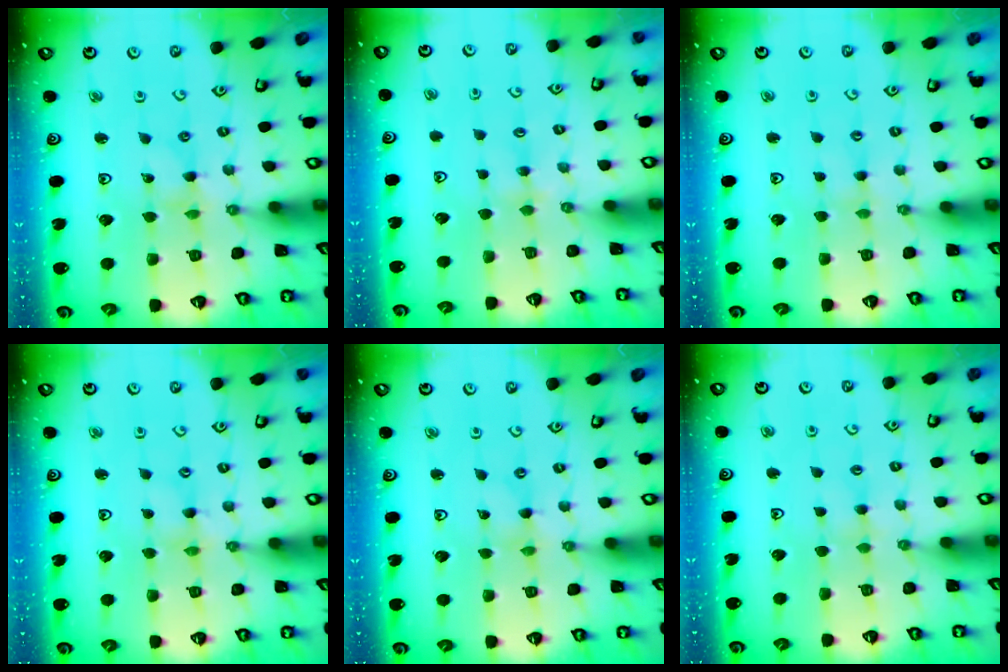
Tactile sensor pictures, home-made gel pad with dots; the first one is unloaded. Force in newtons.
{"total": 2.4, "press": 2.3, "slide": 0.4}
{"total": 1.7, "press": 1.7, "slide": 0.3}
{"total": 1.4, "press": 1.4, "slide": 0.2}
{"total": 0.0}
{"total": 1.6, "press": 1.6, "slide": 0.3}